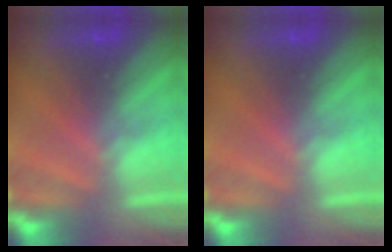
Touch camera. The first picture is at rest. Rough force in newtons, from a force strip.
{"total": 0.0}